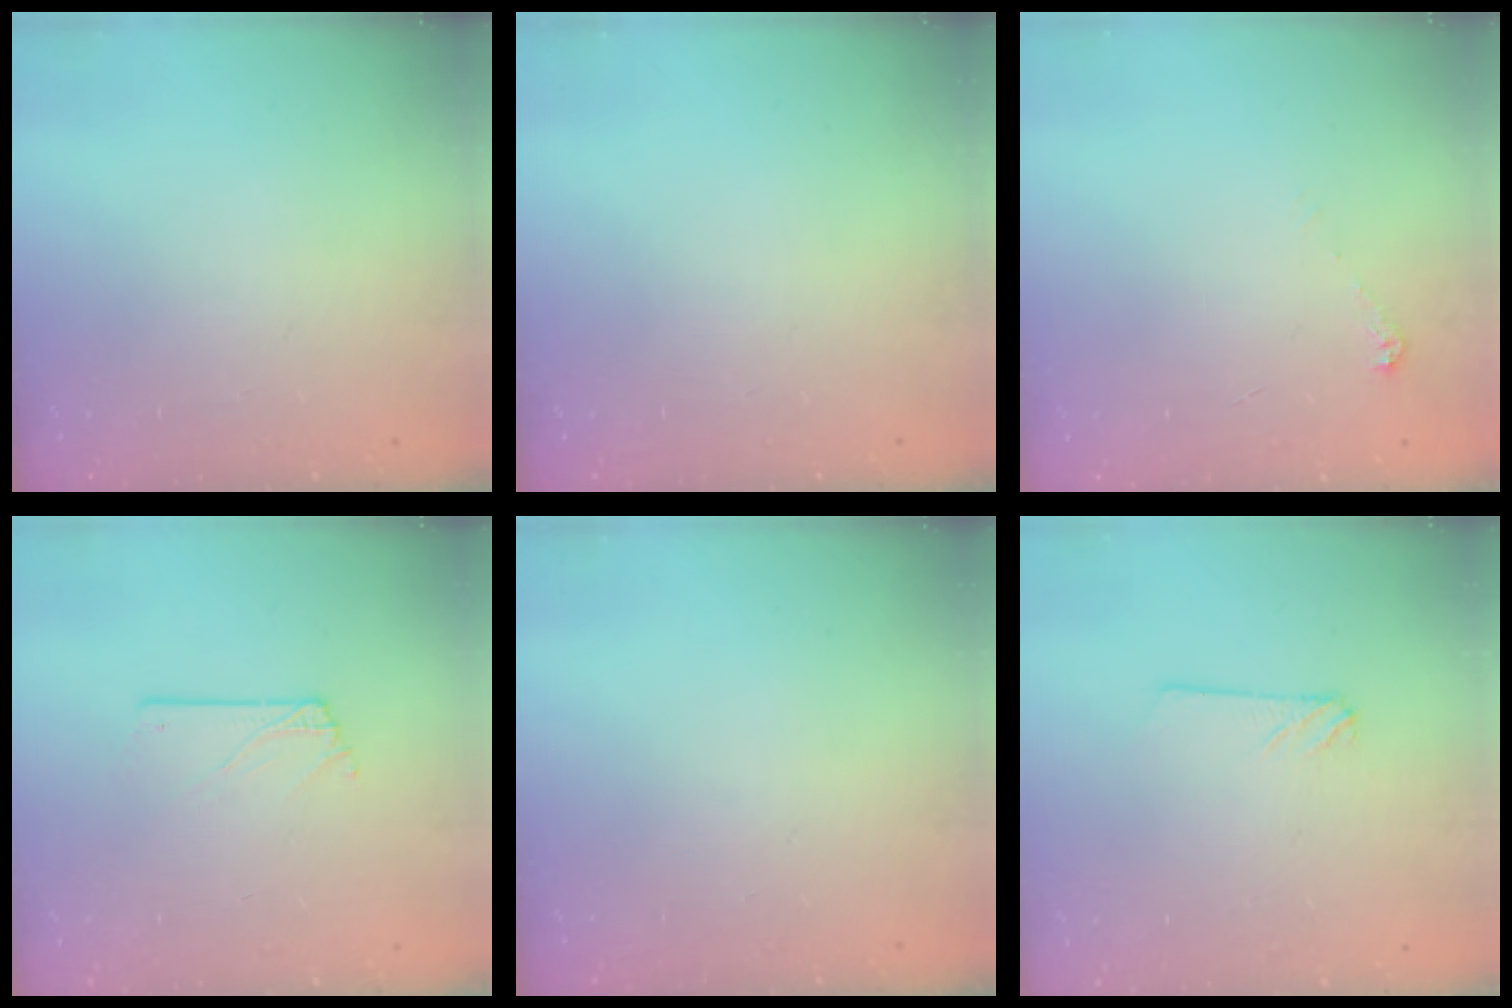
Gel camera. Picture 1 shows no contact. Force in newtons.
{"total": 0.0}
{"total": 5.0, "press": 5.0, "slide": 0.6}
{"total": 1.1, "press": 1.1, "slide": 0.2}
{"total": 0.0}
{"total": 2.4, "press": 2.4, "slide": 0.2}